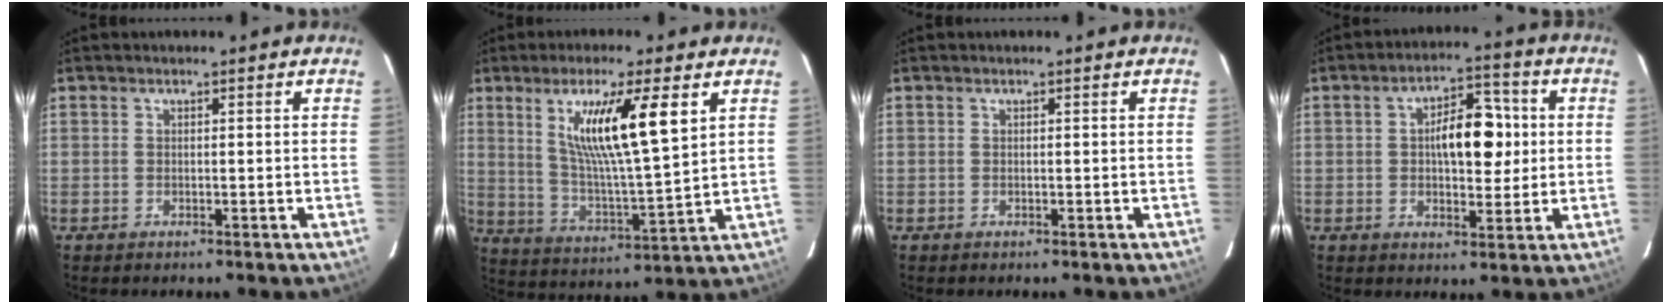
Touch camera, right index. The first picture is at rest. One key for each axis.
{"total": 13.8, "fx": 5.3, "fy": 0.9, "fz": 12.7, "tx": -0.238, "ty": -0.007, "tz": 0.098}
{"total": 0.0}
{"total": 11.4, "fx": 1.2, "fy": 5.3, "fz": 10.0, "tx": -0.154, "ty": 0.029, "tz": 0.022}